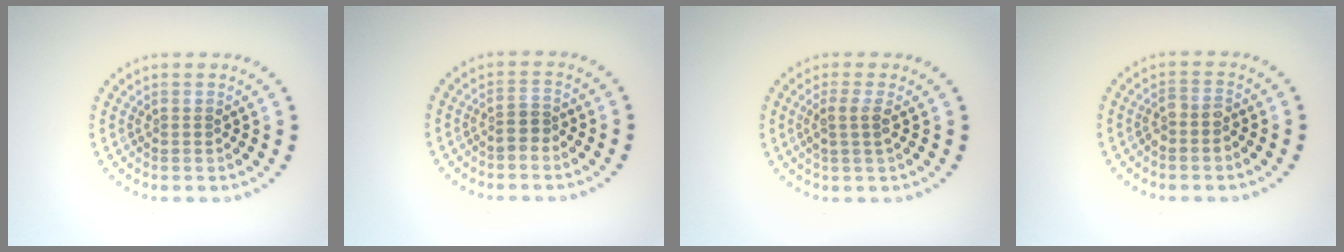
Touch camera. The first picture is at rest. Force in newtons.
{"total": 1.2, "press": 0.9, "slide": 0.7}
{"total": 1.7, "press": 1.3, "slide": 1.0}
{"total": 1.7, "press": 1.4, "slide": 0.9}